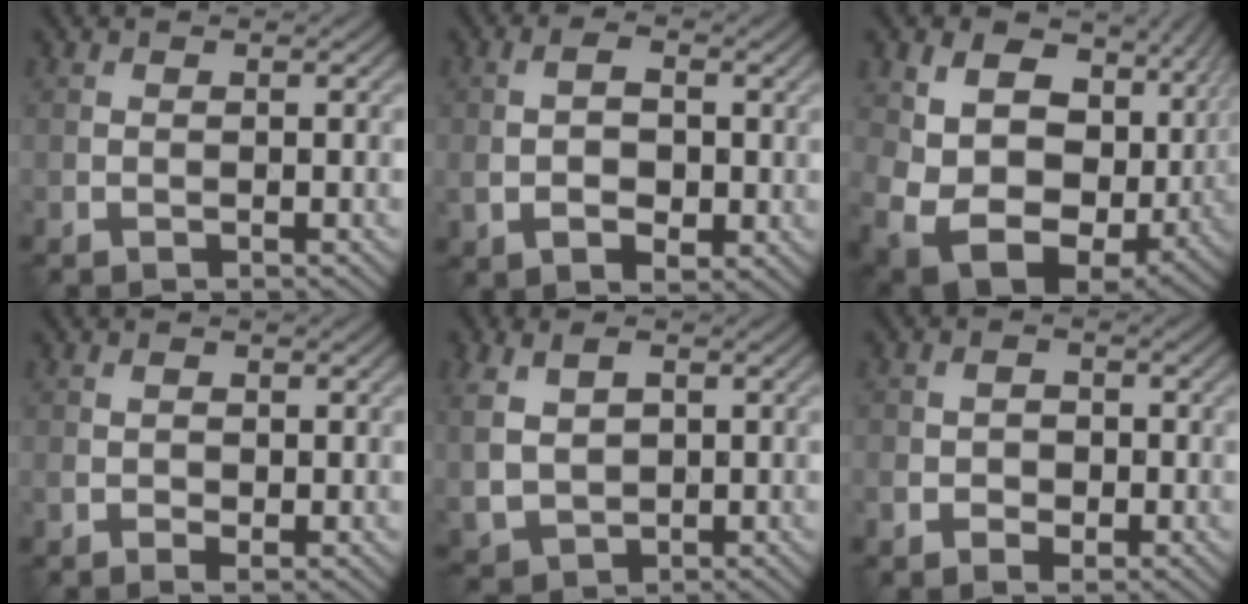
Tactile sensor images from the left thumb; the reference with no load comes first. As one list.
[{"total": 4.8, "force": [-0.3, 2.7, 4.0], "torque": [-0.077, -0.003, -0.007]}, {"total": 15.2, "force": [2.3, 10.7, 10.6], "torque": [-0.221, -0.025, 0.070]}, {"total": 1.5, "force": [-0.4, 0.9, 1.1], "torque": [-0.024, -0.004, -0.006]}, {"total": 6.6, "force": [1.3, 4.7, 4.5], "torque": [-0.122, -0.001, 0.032]}, {"total": 2.9, "force": [-1.2, 2.0, 1.7], "torque": [-0.025, -0.002, -0.024]}]